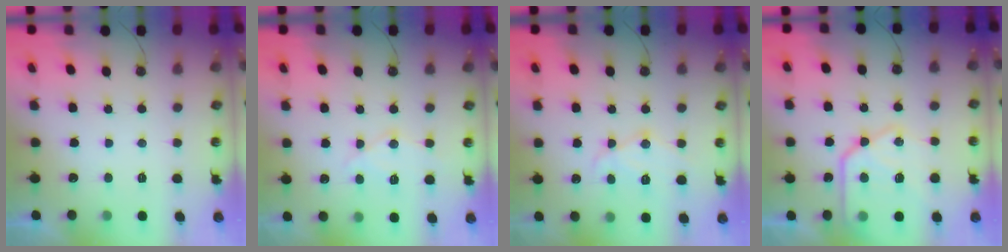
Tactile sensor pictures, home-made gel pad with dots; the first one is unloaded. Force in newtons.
{"total": 11.3, "press": 11.2, "slide": 0.9}
{"total": 11.8, "press": 11.8, "slide": 1.0}
{"total": 19.1, "press": 19.1, "slide": 1.6}